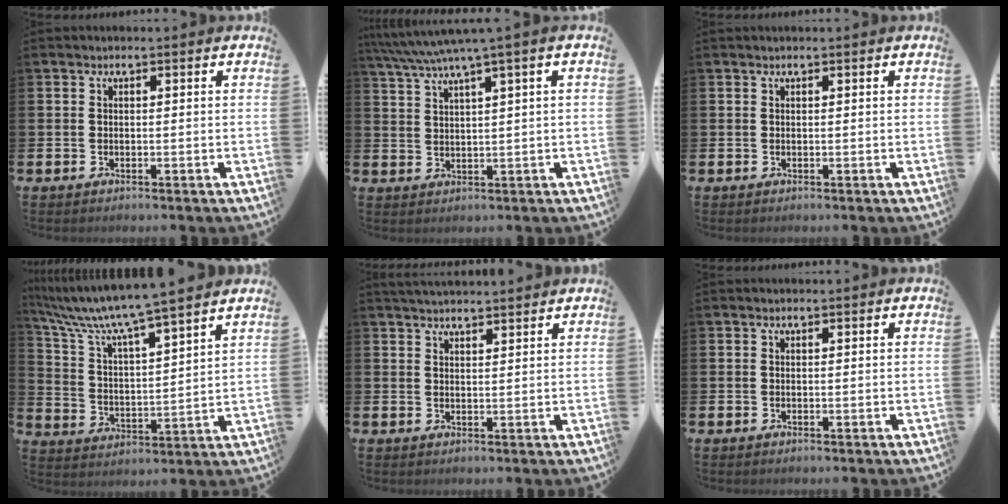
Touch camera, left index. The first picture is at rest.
{"total": 4.6, "force": [3.2, -0.5, 3.2], "torque": [-0.077, -0.007, 0.055]}
{"total": 0.0}
{"total": 8.8, "force": [8.1, -0.2, 3.4], "torque": [-0.105, -0.055, 0.133]}
{"total": 2.9, "force": [2.9, 0.1, 0.4], "torque": [-0.011, -0.012, 0.053]}
{"total": 0.0}